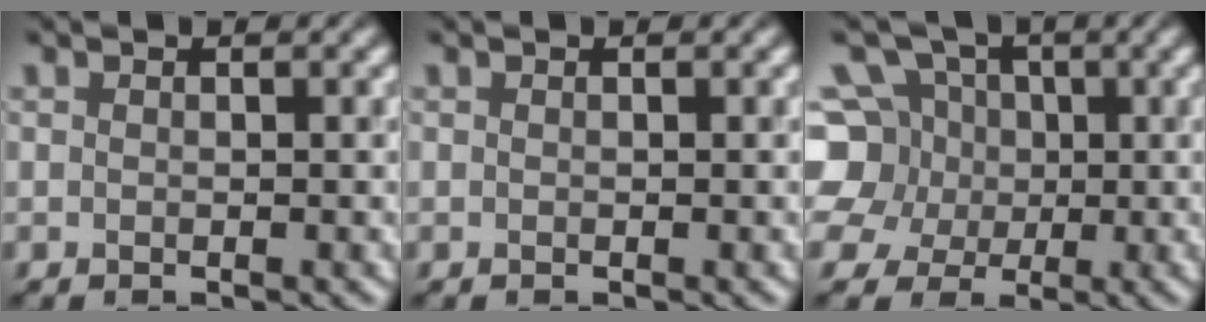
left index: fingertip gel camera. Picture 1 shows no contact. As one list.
[{"total": 0.0}, {"total": 10.2, "force": [2.1, 9.0, 4.4], "torque": [-0.106, 0.037, 0.010]}]